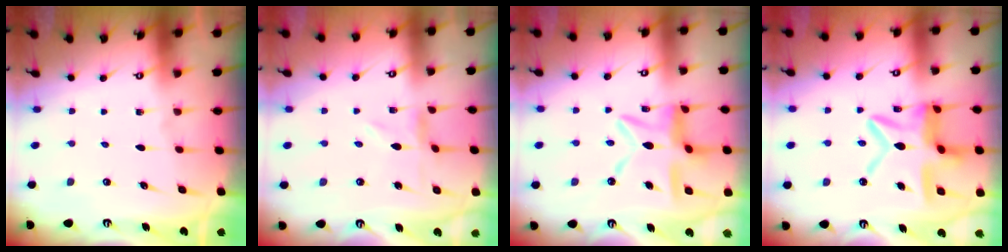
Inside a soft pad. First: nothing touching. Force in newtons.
{"total": 0.6, "press": 0.6, "slide": 0.2}
{"total": 13.1, "press": 13.1, "slide": 1.1}
{"total": 15.7, "press": 15.7, "slide": 1.4}